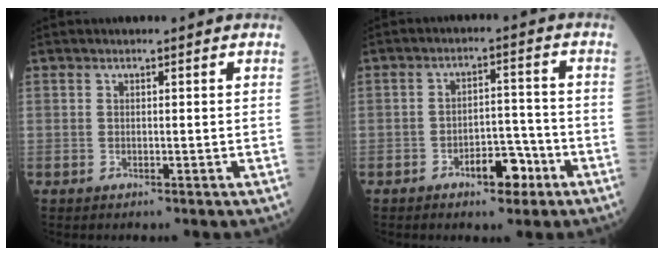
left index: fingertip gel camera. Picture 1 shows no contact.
{"total": 5.8, "force": [-3.4, 2.6, 3.8], "torque": [-0.055, 0.012, -0.051]}